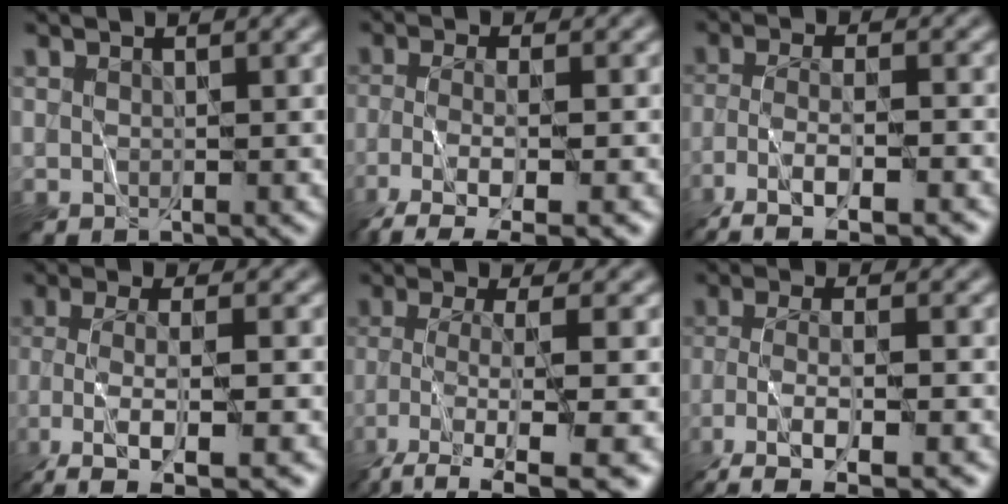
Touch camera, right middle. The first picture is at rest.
{"total": 5.9, "force": [-3.9, 1.3, 4.2], "torque": [-0.076, -0.003, -0.082]}
{"total": 8.1, "force": [-5.6, 2.4, 5.4], "torque": [-0.092, -0.002, -0.098]}
{"total": 6.8, "force": [-4.0, 1.7, 5.3], "torque": [-0.094, 0.000, -0.075]}
{"total": 7.9, "force": [-4.8, 1.7, 6.0], "torque": [-0.092, -0.002, -0.084]}
{"total": 7.3, "force": [-4.7, 2.0, 5.2], "torque": [-0.095, -0.002, -0.085]}